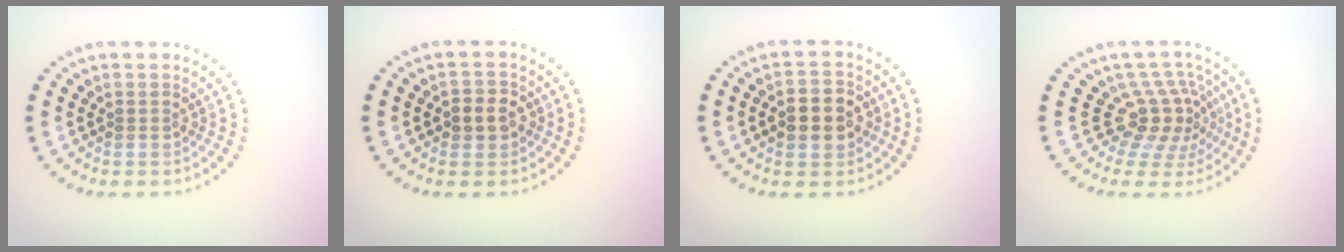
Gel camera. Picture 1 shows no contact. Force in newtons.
{"total": 2.6, "press": 2.5, "slide": 0.6}
{"total": 4.3, "press": 4.3, "slide": 0.3}
{"total": 4.0, "press": 2.8, "slide": 2.9}